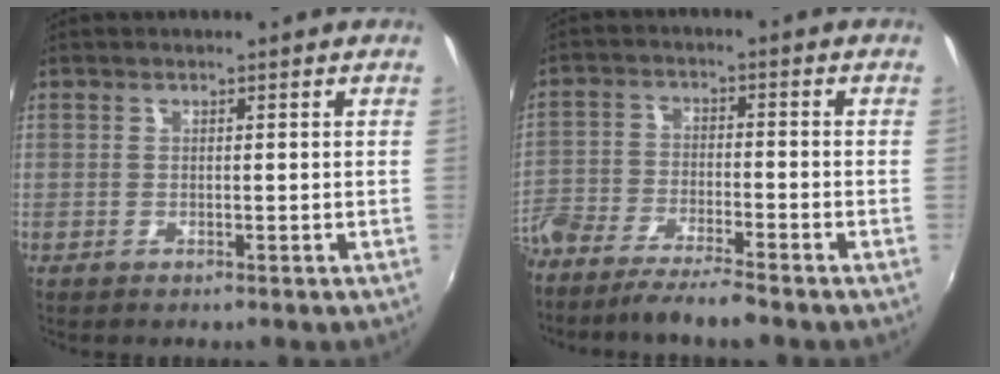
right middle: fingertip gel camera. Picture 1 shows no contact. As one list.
[{"total": 9.8, "force": [-8.1, 1.4, 5.2], "torque": [-0.128, -0.020, -0.152]}]